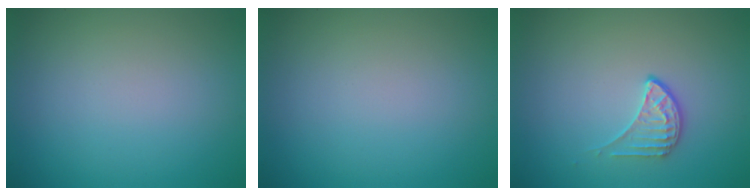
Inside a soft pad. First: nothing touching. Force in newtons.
{"total": 0.0}
{"total": 1.9, "press": 1.3, "slide": 1.3}